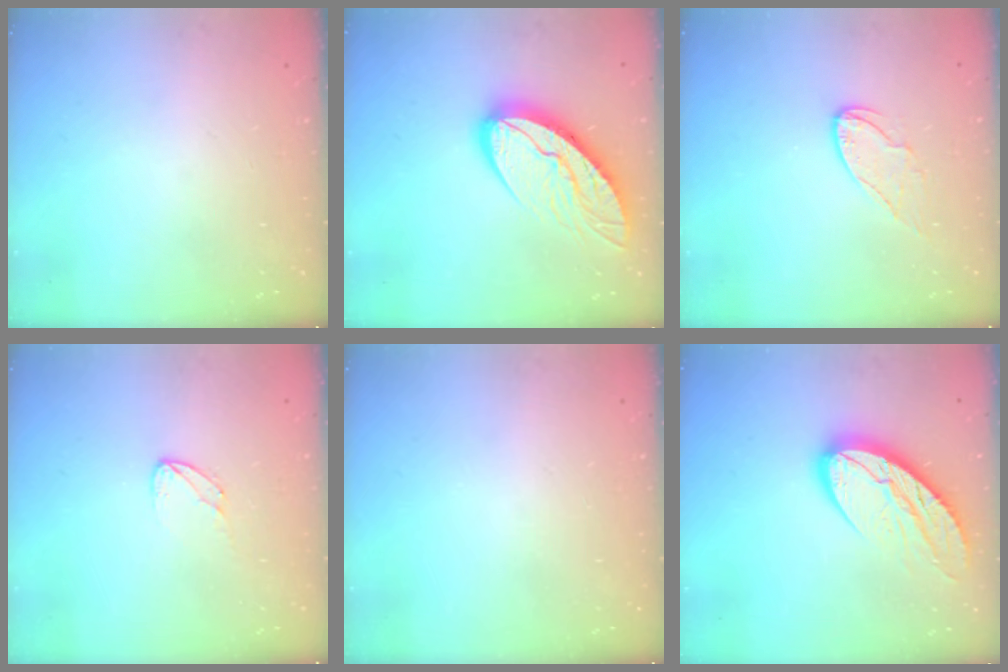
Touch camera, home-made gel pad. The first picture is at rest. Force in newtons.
{"total": 13.5, "press": 13.5, "slide": 1.1}
{"total": 7.1, "press": 7.1, "slide": 0.1}
{"total": 4.7, "press": 4.7, "slide": 0.4}
{"total": 0.0}
{"total": 12.8, "press": 12.8, "slide": 1.0}